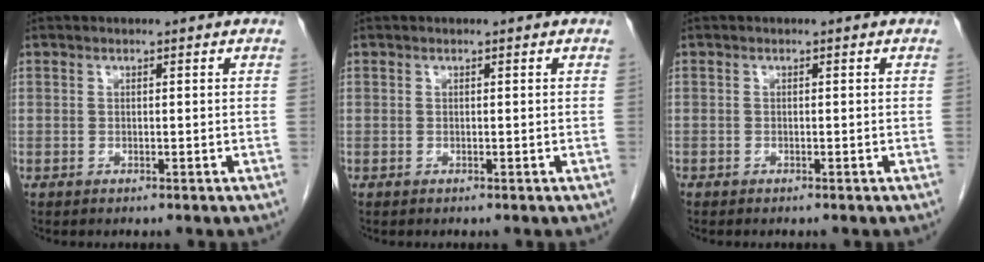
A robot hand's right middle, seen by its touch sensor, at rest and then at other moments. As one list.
[{"total": 0.0}, {"total": 0.0}]